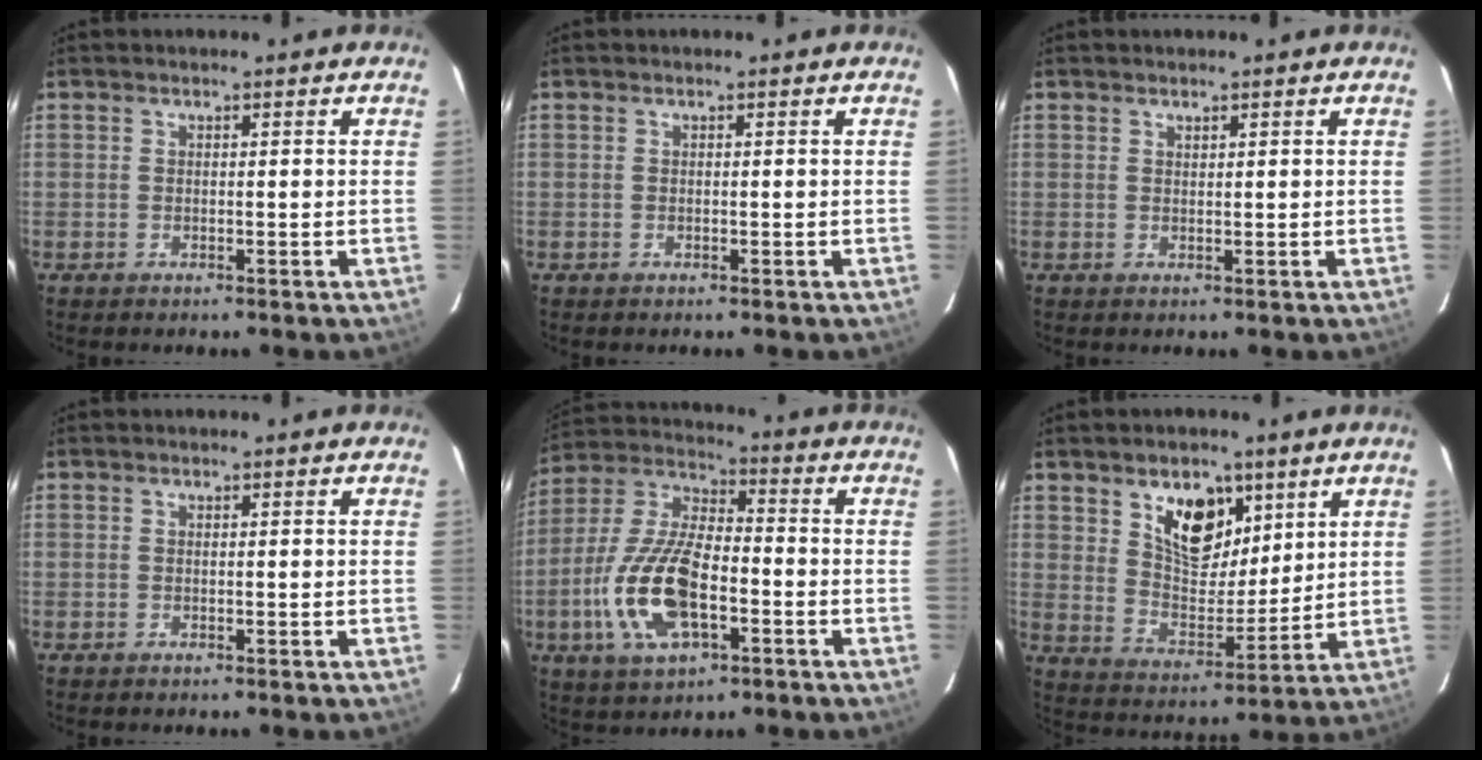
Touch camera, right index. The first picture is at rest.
{"total": 0.0}
{"total": 0.6, "force": [0.6, 0.2, 0.1], "torque": [-0.002, 0.001, 0.011]}
{"total": 0.0}
{"total": 16.6, "force": [-5.1, 7.1, 14.1], "torque": [-0.307, -0.005, -0.095]}
{"total": 11.6, "force": [6.3, 6.8, 7.1], "torque": [-0.112, -0.003, 0.116]}